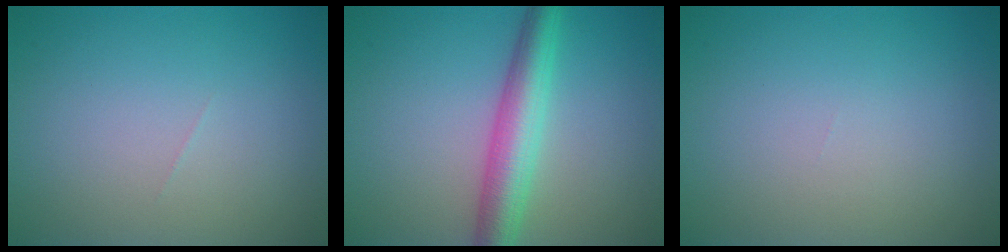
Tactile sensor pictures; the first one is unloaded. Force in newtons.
{"total": 5.0, "press": 5.0, "slide": 0.0}
{"total": 0.0}